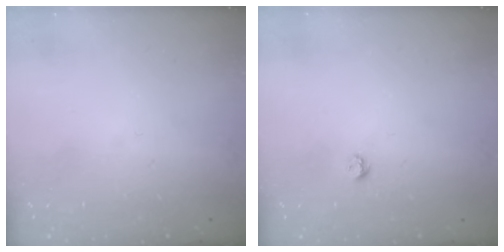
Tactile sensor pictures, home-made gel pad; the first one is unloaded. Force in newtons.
{"total": 3.8, "press": 3.7, "slide": 0.5}